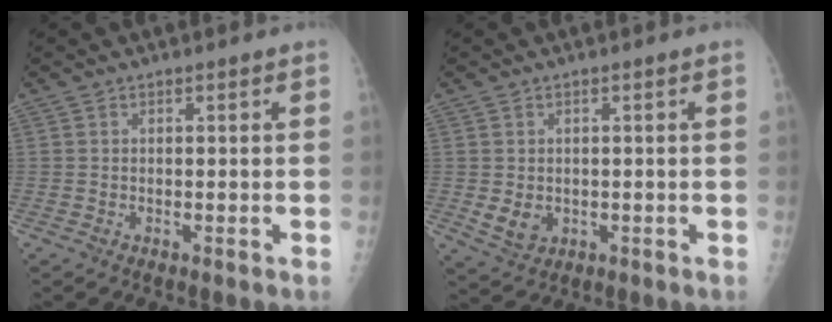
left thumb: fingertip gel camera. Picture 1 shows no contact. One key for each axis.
{"total": 3.8, "fx": -0.4, "fy": 3.1, "fz": 2.1, "tx": -0.025, "ty": -0.005, "tz": 0.006}